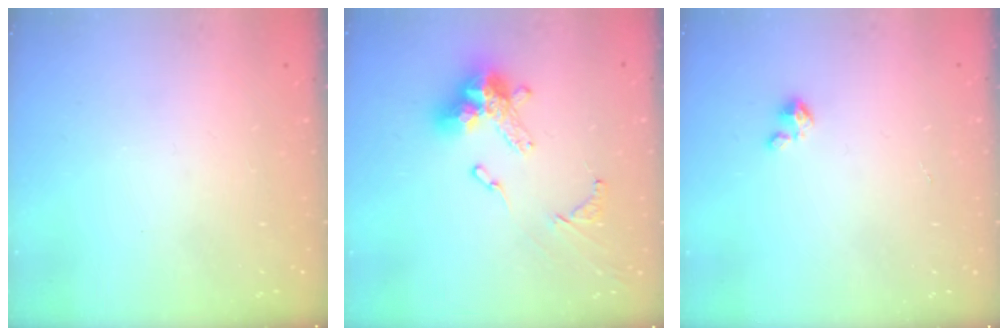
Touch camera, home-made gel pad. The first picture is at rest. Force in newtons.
{"total": 14.8, "press": 14.7, "slide": 1.6}
{"total": 2.1, "press": 2.1, "slide": 0.3}